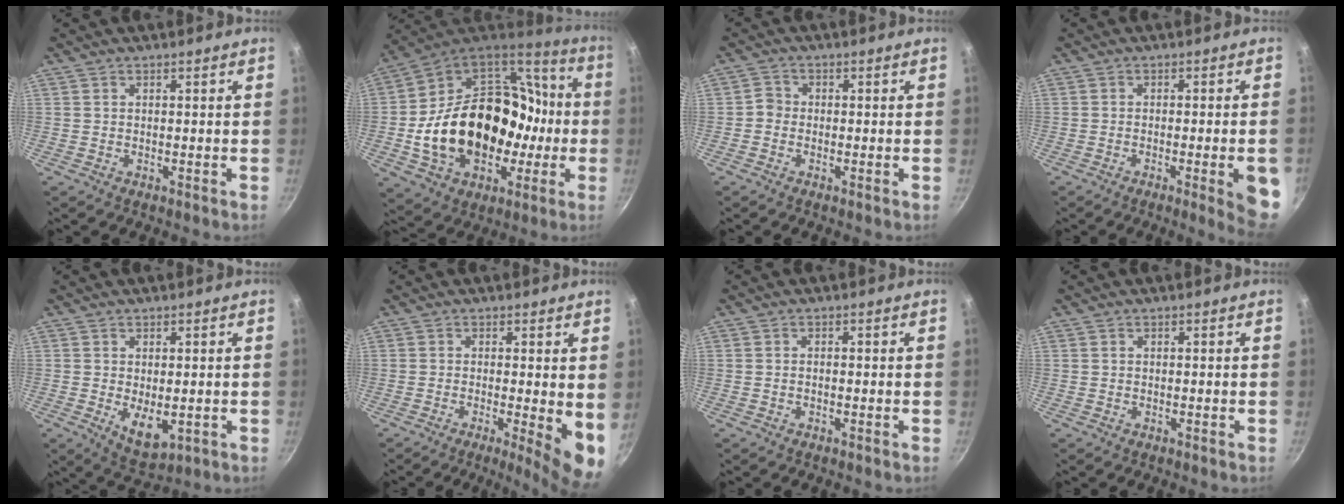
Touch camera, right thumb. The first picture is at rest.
{"total": 29.3, "force": [-4.0, 21.2, 19.8], "torque": [-0.313, 0.062, -0.041]}
{"total": 1.9, "force": [-0.8, 1.6, 0.6], "torque": [-0.004, 0.013, -0.021]}
{"total": 7.9, "force": [-2.6, 1.3, 7.4], "torque": [-0.070, 0.010, -0.029]}
{"total": 6.3, "force": [-0.6, 3.4, 5.2], "torque": [-0.072, -0.017, 0.004]}
{"total": 7.7, "force": [-0.7, 1.7, 7.5], "torque": [-0.094, -0.013, -0.007]}
{"total": 0.5, "force": [-0.2, 0.3, 0.4], "torque": [-0.006, 0.004, -0.004]}
{"total": 0.0}